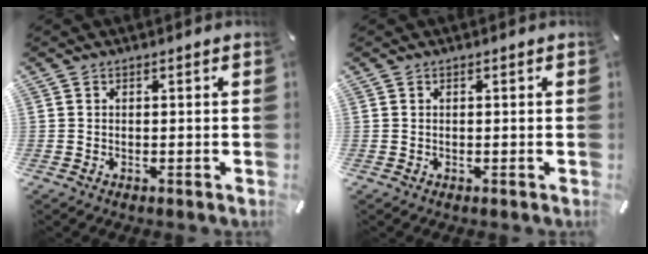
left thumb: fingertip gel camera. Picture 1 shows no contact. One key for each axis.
{"total": 0.0}